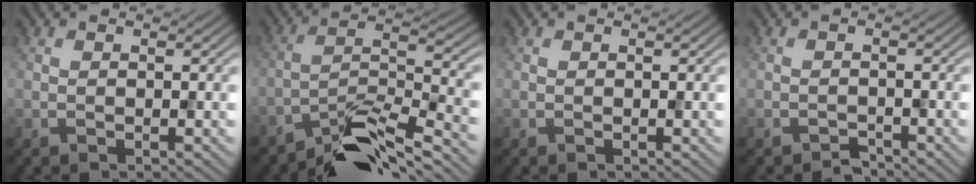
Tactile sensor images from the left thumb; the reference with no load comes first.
{"total": 9.0, "force": [-7.1, 2.2, 5.1], "torque": [-0.086, 0.006, -0.139]}
{"total": 0.0}
{"total": 1.2, "force": [-1.2, 0.2, 0.3], "torque": [-0.003, 0.004, -0.026]}